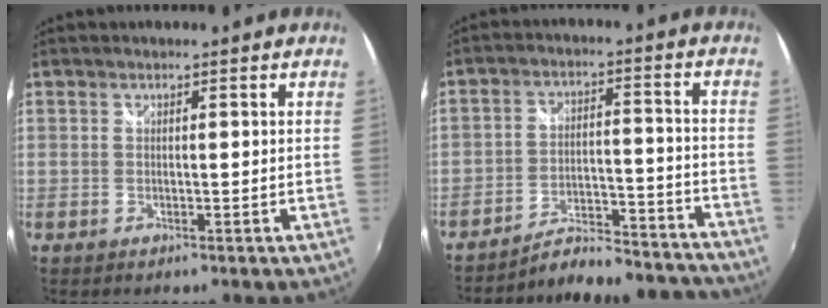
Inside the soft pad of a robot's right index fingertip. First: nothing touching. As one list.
[{"total": 16.0, "force": [-15.8, 1.8, 2.0], "torque": [-0.025, 0.036, -0.203]}]